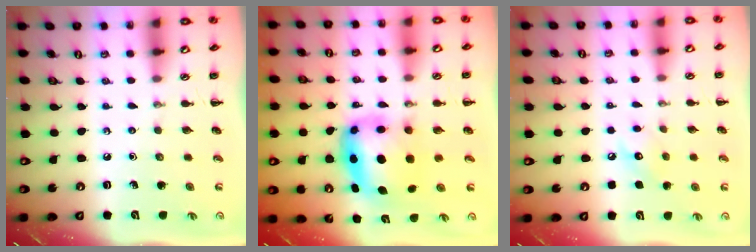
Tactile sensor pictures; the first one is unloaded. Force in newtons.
{"total": 6.4, "press": 6.2, "slide": 1.4}
{"total": 7.3, "press": 7.3, "slide": 0.8}